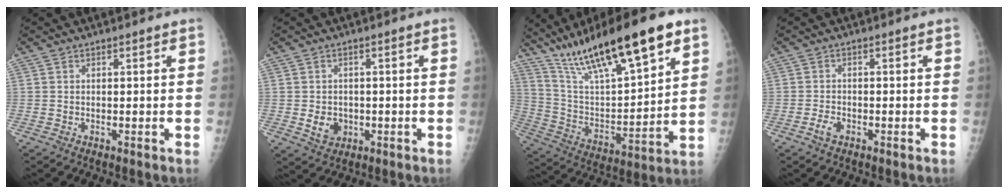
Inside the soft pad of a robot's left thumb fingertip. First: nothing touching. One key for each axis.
{"total": 4.3, "fx": -0.8, "fy": 3.6, "fz": 2.2, "tx": -0.019, "ty": 0.003, "tz": -0.003}
{"total": 25.0, "fx": 16.0, "fy": 6.2, "fz": 18.2, "tx": -0.294, "ty": -0.038, "tz": 0.283}
{"total": 2.2, "fx": -1.3, "fy": 1.2, "fz": 1.3, "tx": -0.027, "ty": 0.008, "tz": -0.024}